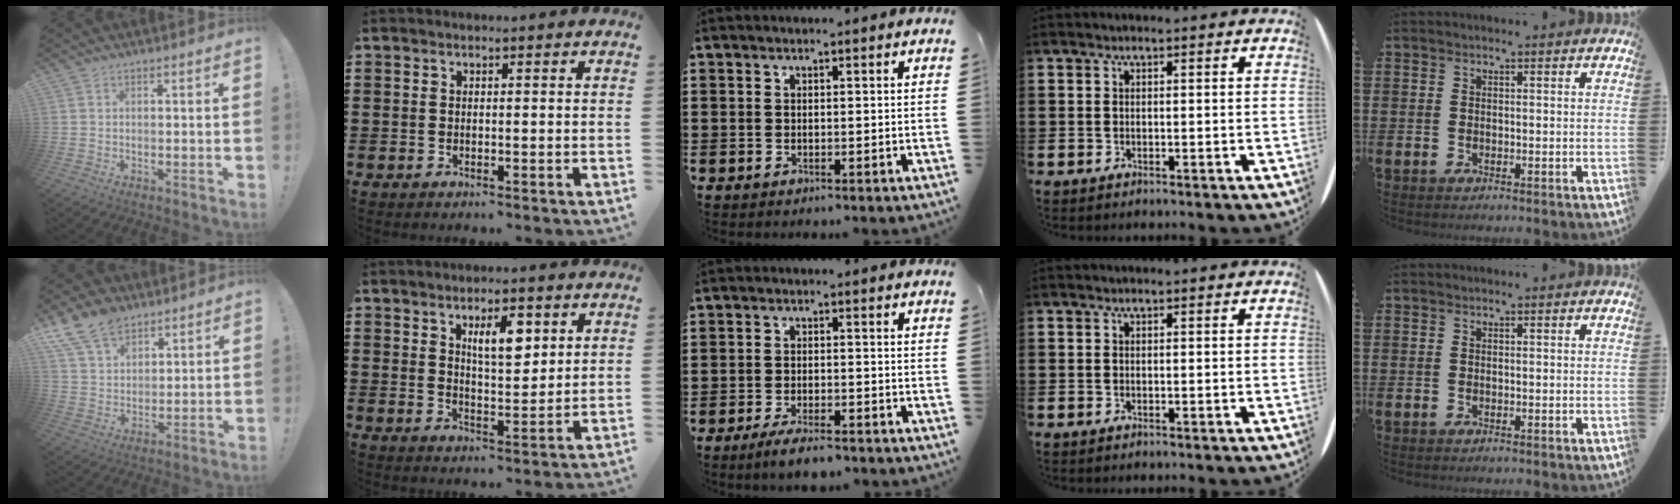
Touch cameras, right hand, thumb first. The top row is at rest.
{"thumb": {"total": 12.0, "force": [8.8, 6.9, 4.2], "torque": [-0.084, -0.049, 0.174]}, "index": {"total": 6.1, "force": [2.9, 2.4, 4.8], "torque": [-0.078, -0.001, 0.043]}, "middle": {"total": 3.4, "force": [-2.9, 0.3, 1.7], "torque": [-0.036, -0.003, -0.057]}}